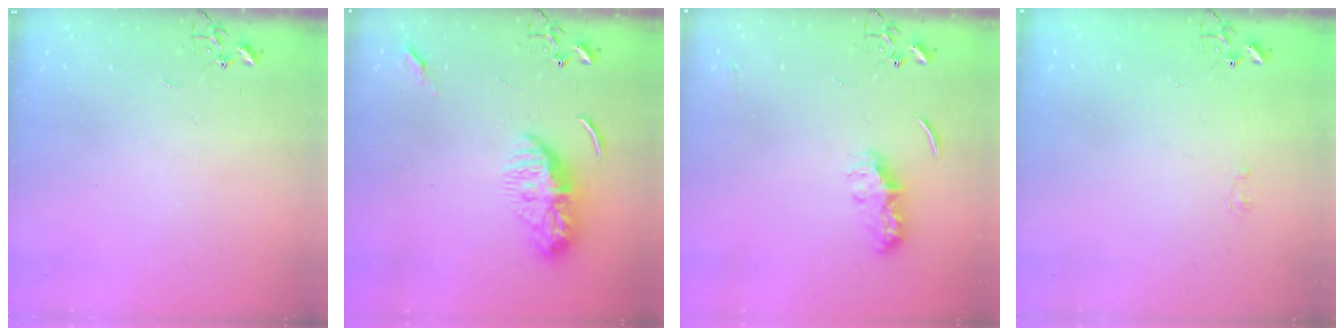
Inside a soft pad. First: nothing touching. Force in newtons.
{"total": 12.5, "press": 12.5, "slide": 1.1}
{"total": 8.1, "press": 8.1, "slide": 0.6}
{"total": 4.1, "press": 4.0, "slide": 0.7}